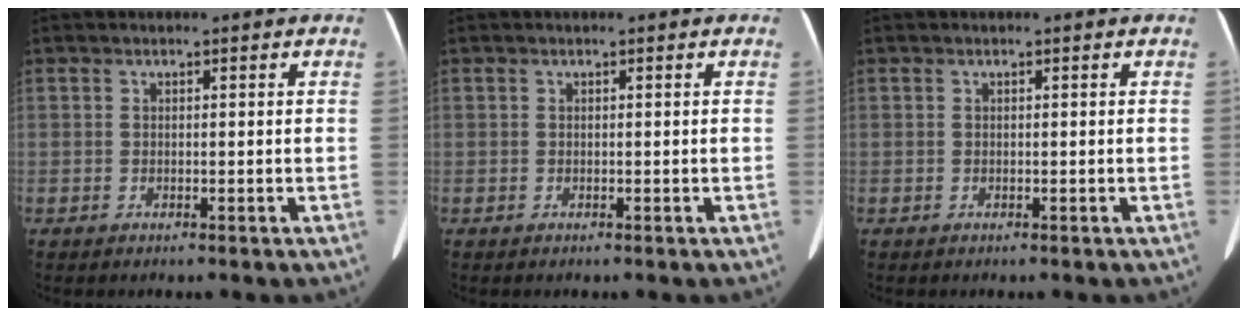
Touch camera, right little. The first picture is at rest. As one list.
[{"total": 0.0}, {"total": 0.0}]